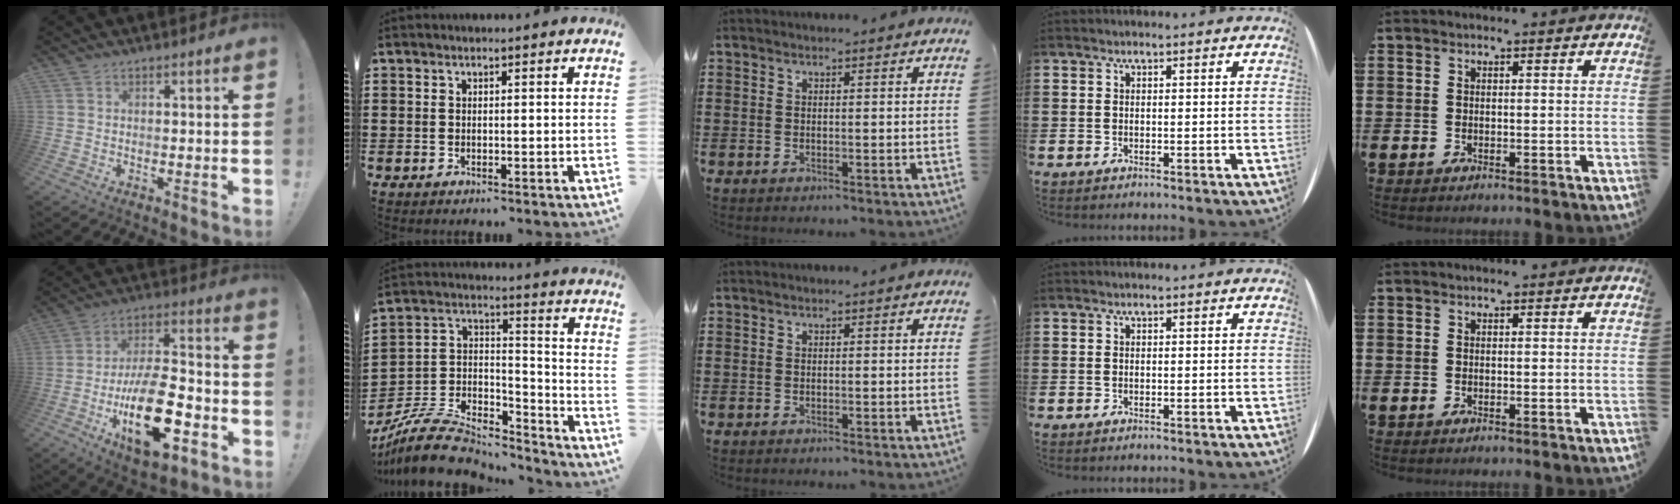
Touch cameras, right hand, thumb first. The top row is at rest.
{"thumb": {"total": 22.8, "force": [-8.3, 10.7, 18.4], "torque": [-0.324, 0.043, -0.126]}, "index": {"total": 9.3, "force": [-8.0, 3.3, 3.4], "torque": [-0.082, 0.010, -0.160]}}